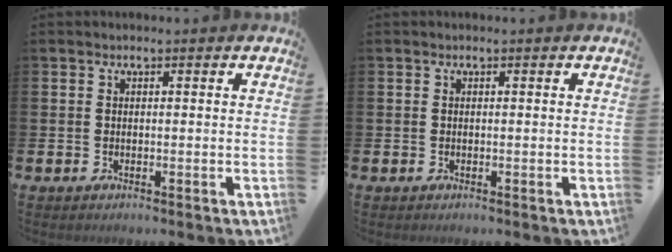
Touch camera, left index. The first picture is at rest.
{"total": 0.0}